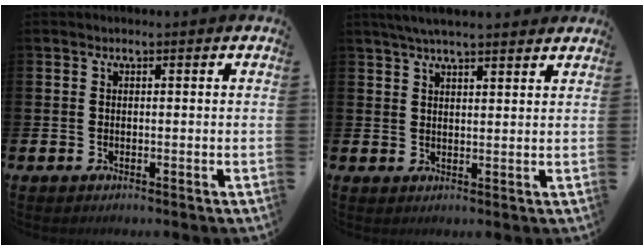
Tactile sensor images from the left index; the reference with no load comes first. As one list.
[{"total": 4.3, "force": [3.9, 0.4, 1.7], "torque": [-0.038, -0.008, 0.070]}]